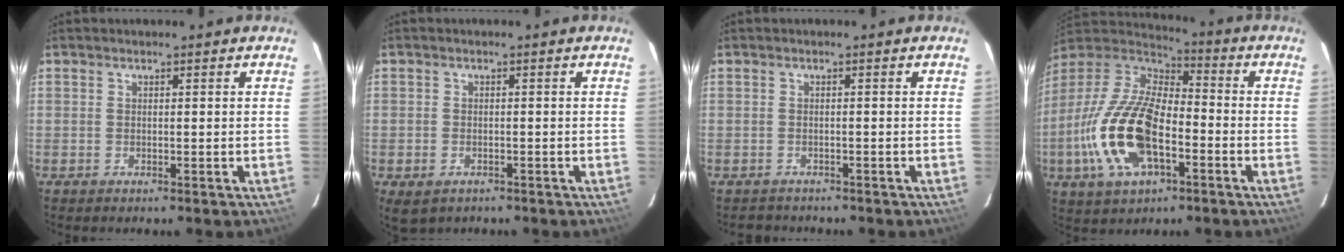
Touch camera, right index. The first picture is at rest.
{"total": 4.0, "force": [-2.0, 2.9, 1.9], "torque": [-0.041, -0.009, -0.026]}
{"total": 2.7, "force": [-2.4, 1.3, 0.3], "torque": [-0.006, 0.001, -0.032]}
{"total": 20.5, "force": [-6.6, 9.9, 16.7], "torque": [-0.360, -0.019, -0.124]}